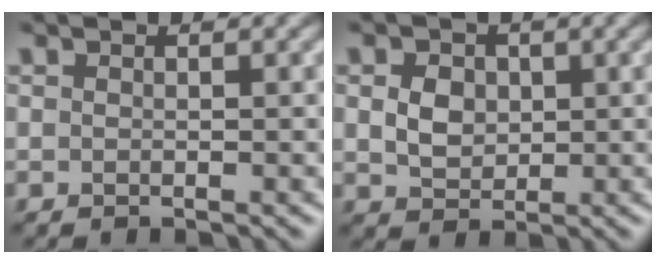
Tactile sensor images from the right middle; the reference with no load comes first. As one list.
[{"total": 2.6, "force": [0.4, 2.1, 1.5], "torque": [-0.034, -0.001, 0.006]}]